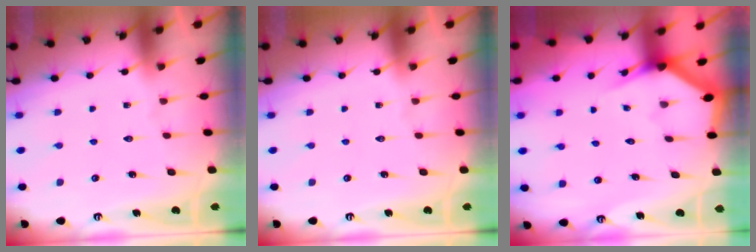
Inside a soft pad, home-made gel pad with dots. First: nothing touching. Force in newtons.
{"total": 0.0}
{"total": 2.9, "press": 2.9, "slide": 0.1}